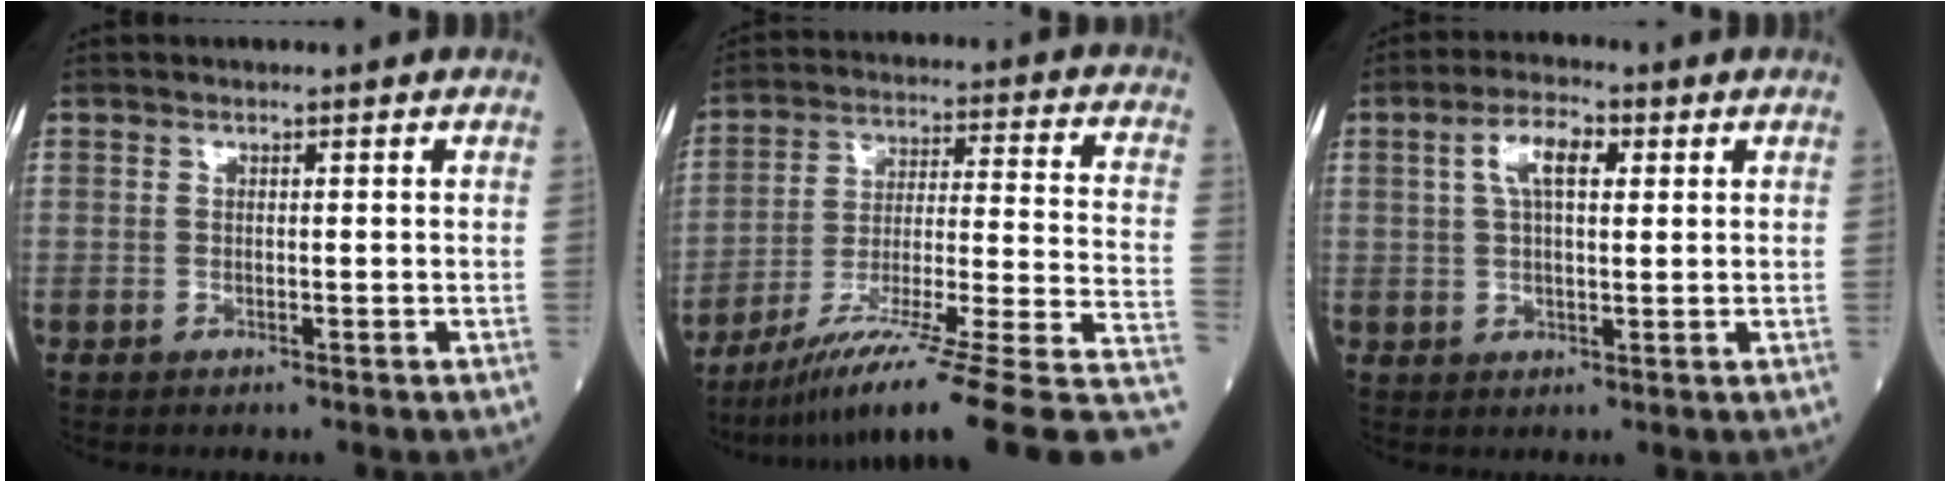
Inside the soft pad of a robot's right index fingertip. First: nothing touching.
{"total": 22.6, "force": [-16.0, 0.2, 15.9], "torque": [-0.178, 0.007, -0.256]}
{"total": 6.3, "force": [2.1, 2.3, 5.4], "torque": [-0.109, 0.014, 0.040]}